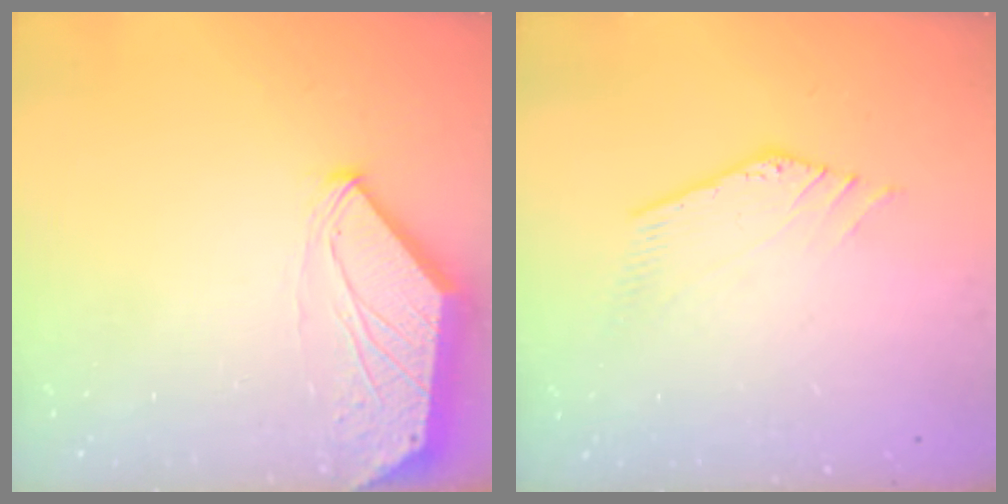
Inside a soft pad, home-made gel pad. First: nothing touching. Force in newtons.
{"total": 0.9, "press": 0.8, "slide": 0.2}